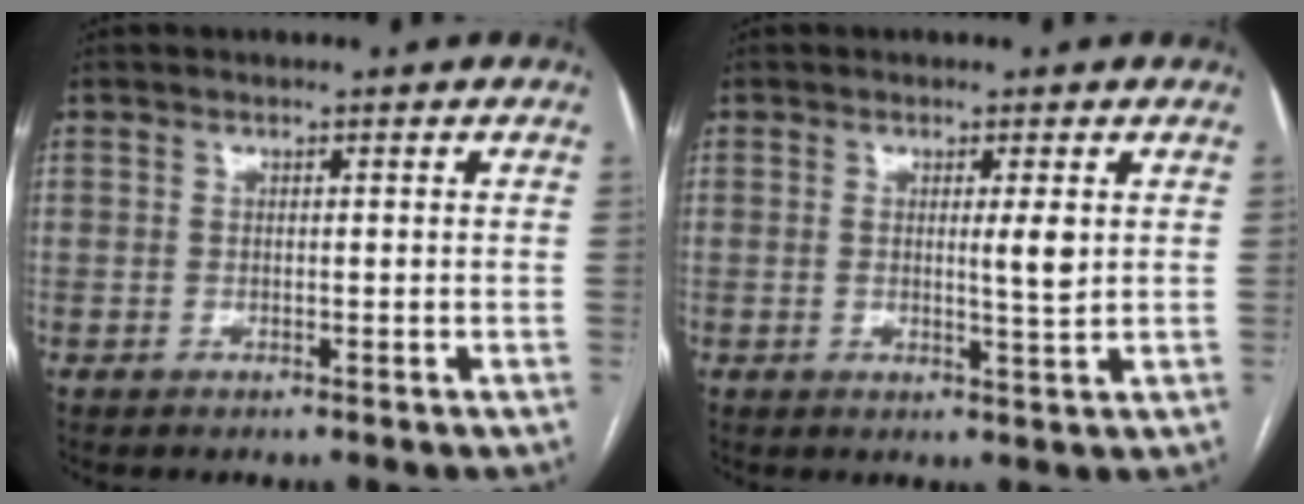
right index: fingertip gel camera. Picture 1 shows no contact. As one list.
[{"total": 3.1, "force": [0.7, 0.2, 3.0], "torque": [-0.048, -0.005, 0.010]}]